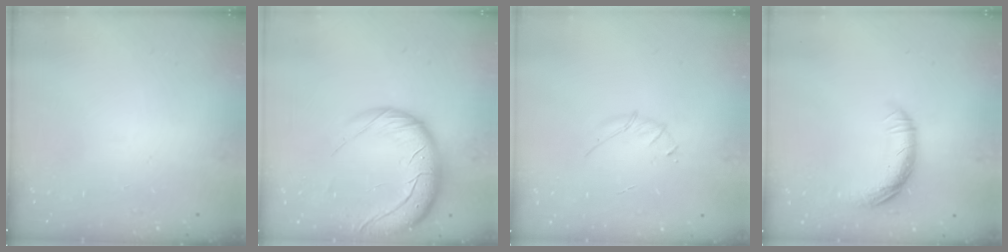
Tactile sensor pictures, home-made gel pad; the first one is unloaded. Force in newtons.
{"total": 19.3, "press": 18.6, "slide": 5.1}
{"total": 3.3, "press": 3.2, "slide": 0.9}
{"total": 10.8, "press": 10.8, "slide": 1.0}